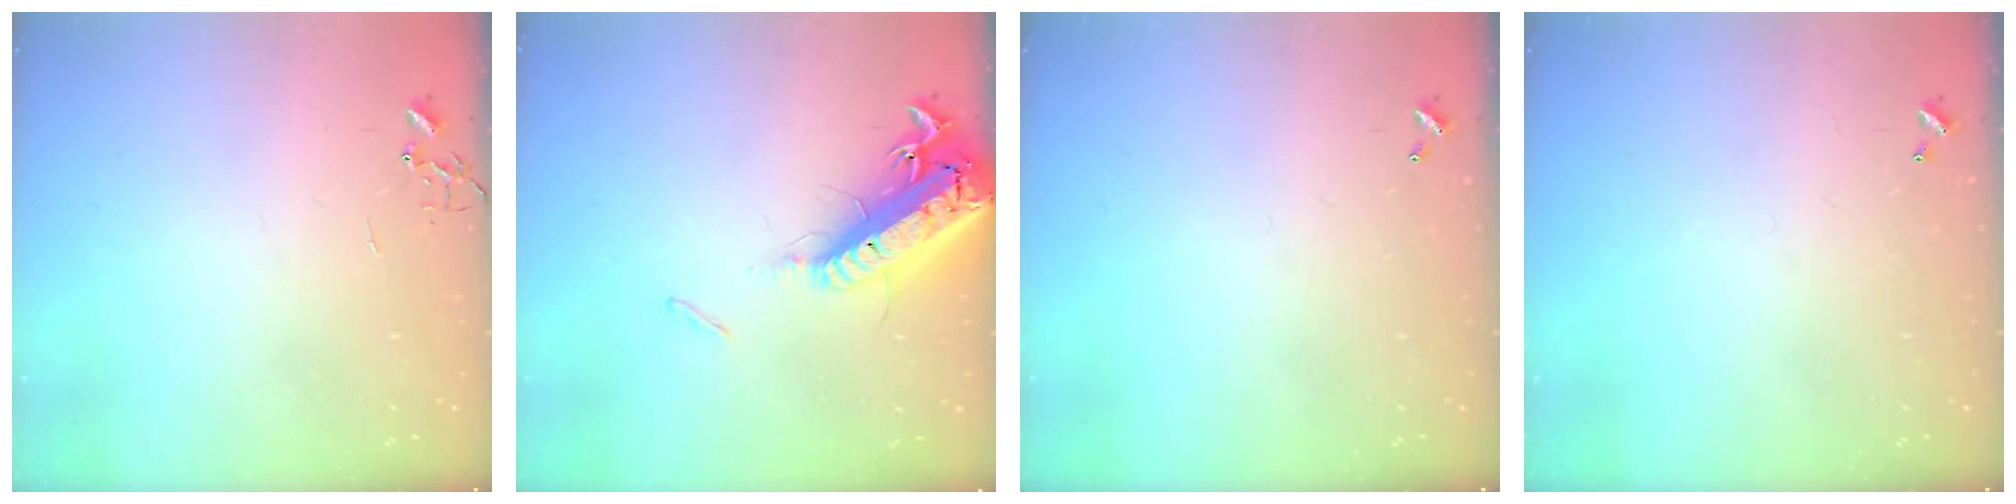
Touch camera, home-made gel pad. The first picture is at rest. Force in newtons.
{"total": 19.7, "press": 19.2, "slide": 4.1}
{"total": 0.0}
{"total": 0.0}